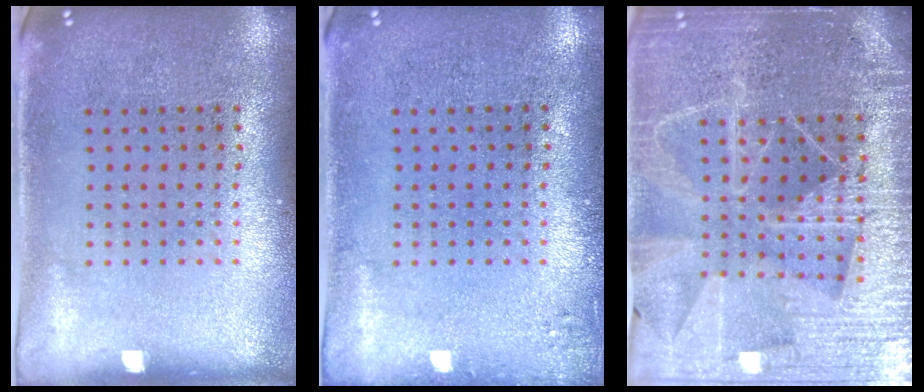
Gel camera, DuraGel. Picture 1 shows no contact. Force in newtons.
{"total": 1.0, "press": 1.0, "slide": 0.2}
{"total": 5.1, "press": 4.6, "slide": 2.2}